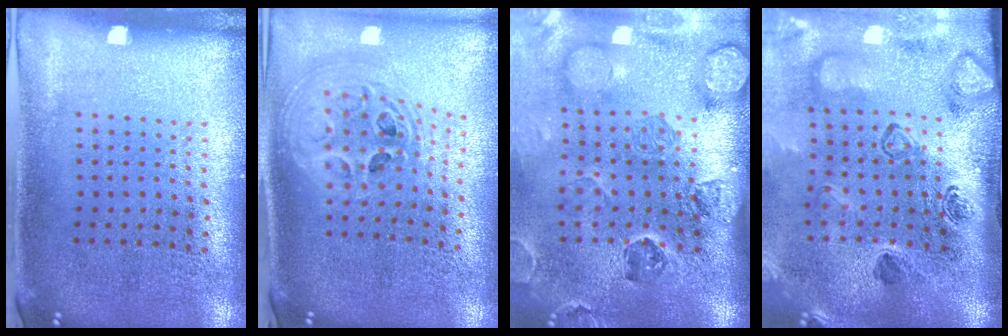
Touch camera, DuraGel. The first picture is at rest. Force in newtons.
{"total": 2.4, "press": 1.8, "slide": 1.6}
{"total": 3.1, "press": 2.8, "slide": 1.3}
{"total": 4.5, "press": 3.1, "slide": 3.3}